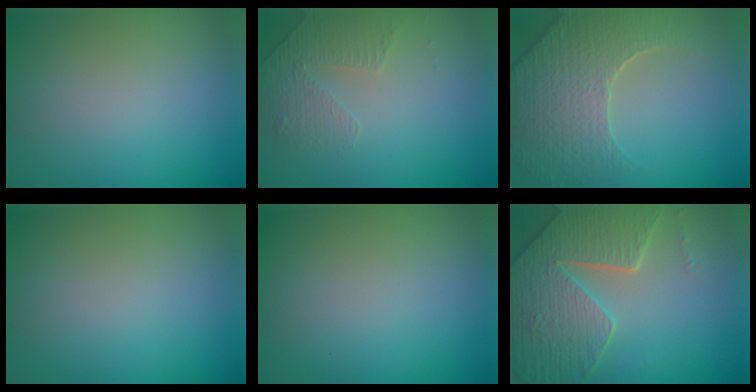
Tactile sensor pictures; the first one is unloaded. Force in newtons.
{"total": 1.6, "press": 1.2, "slide": 1.1}
{"total": 5.1, "press": 4.7, "slide": 2.0}
{"total": 0.0}
{"total": 0.0}
{"total": 7.8, "press": 5.8, "slide": 5.3}